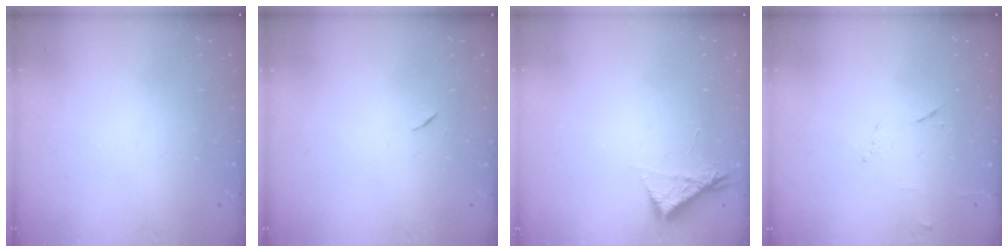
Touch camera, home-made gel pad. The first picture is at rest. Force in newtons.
{"total": 5.3, "press": 4.8, "slide": 2.2}
{"total": 5.0, "press": 5.0, "slide": 0.8}
{"total": 5.9, "press": 5.8, "slide": 1.1}